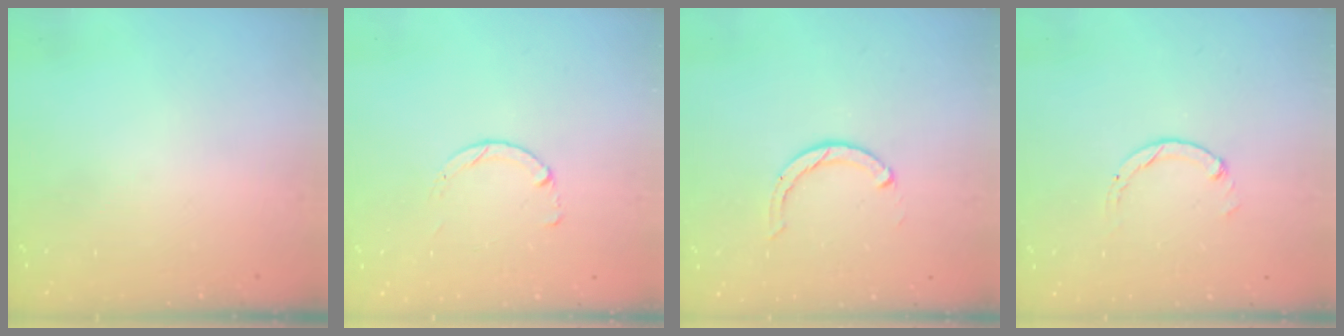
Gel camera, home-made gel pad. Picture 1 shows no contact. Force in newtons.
{"total": 1.8, "press": 1.8, "slide": 0.2}
{"total": 2.3, "press": 2.3, "slide": 0.4}
{"total": 0.0}